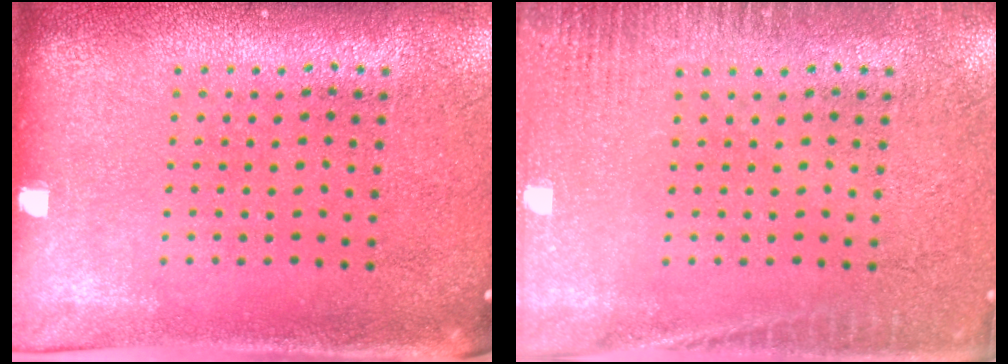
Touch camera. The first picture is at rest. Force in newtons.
{"total": 2.9, "press": 2.9, "slide": 0.4}